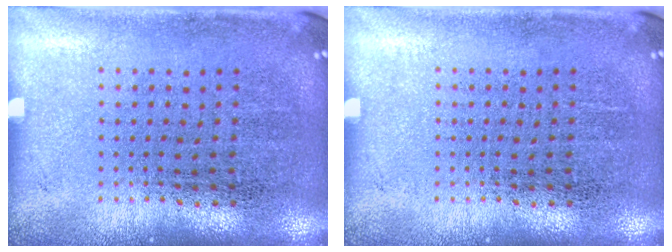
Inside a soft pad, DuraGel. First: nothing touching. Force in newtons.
{"total": 0.0}